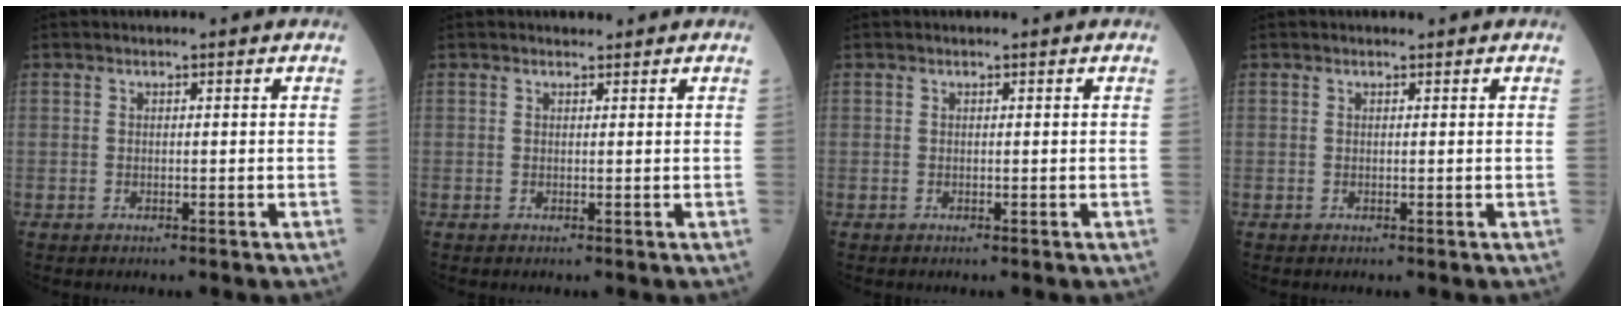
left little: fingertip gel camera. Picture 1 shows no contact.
{"total": 0.6, "force": [0.5, 0.3, 0.0], "torque": [-0.008, -0.001, 0.008]}
{"total": 0.0}
{"total": 0.0}